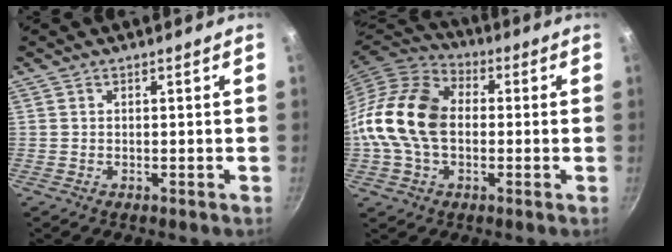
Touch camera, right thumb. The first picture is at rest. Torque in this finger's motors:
{"motor_torque": [2.20, 2.53, 0.45, -0.38, 0.17]}